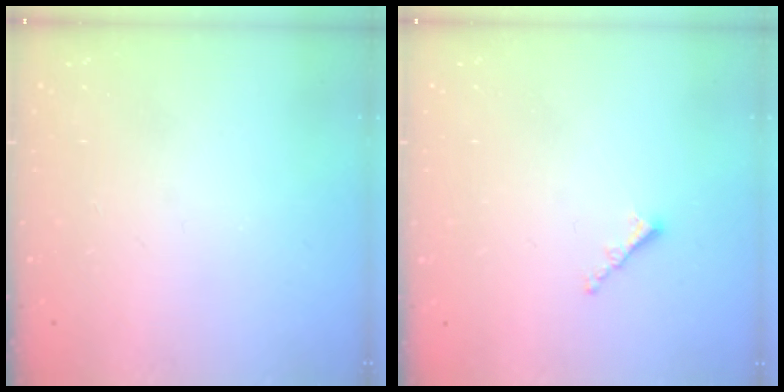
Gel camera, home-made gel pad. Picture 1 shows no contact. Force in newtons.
{"total": 1.2, "press": 1.1, "slide": 0.5}